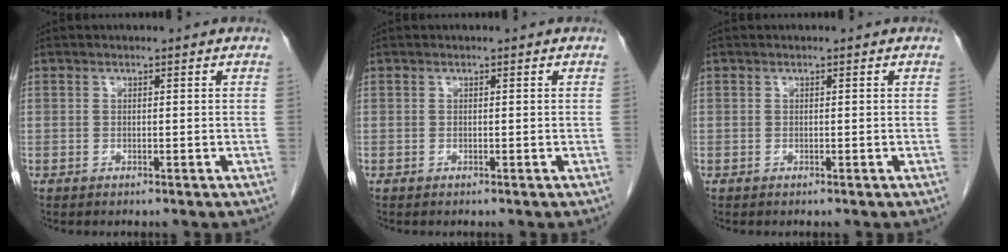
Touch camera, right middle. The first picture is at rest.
{"total": 0.0}
{"total": 0.0}